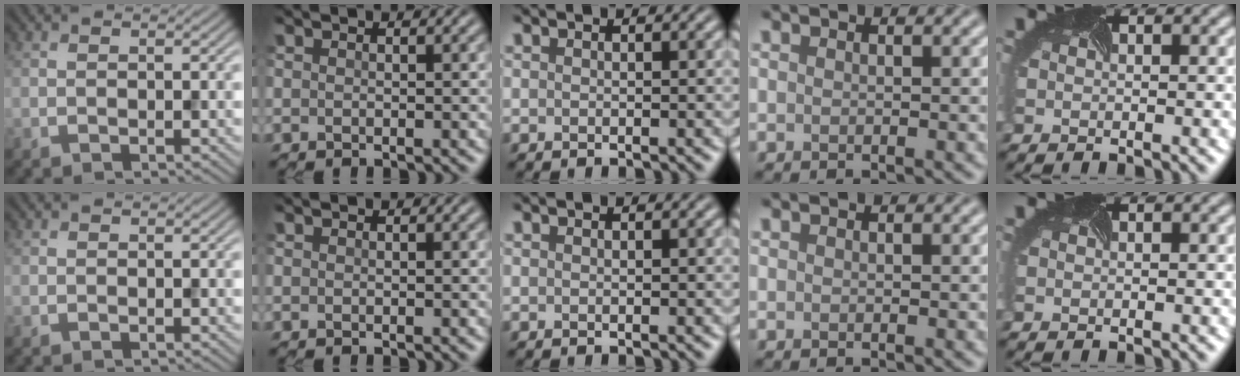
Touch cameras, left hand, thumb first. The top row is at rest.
{}